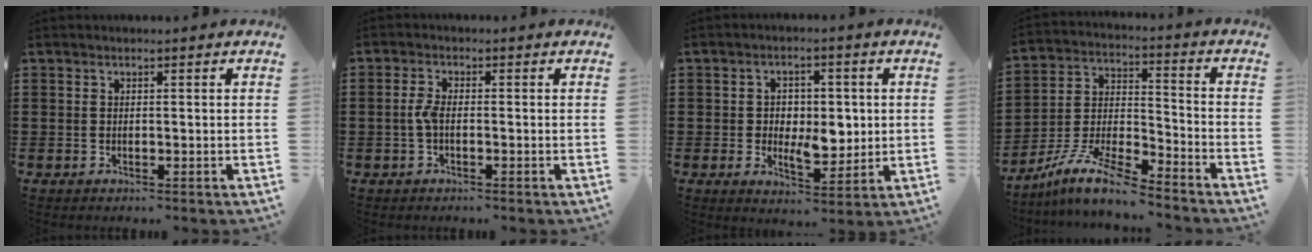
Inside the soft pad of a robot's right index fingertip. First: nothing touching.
{"total": 2.7, "force": [-0.6, 1.0, 2.4], "torque": [-0.062, -0.002, -0.016]}
{"total": 6.2, "force": [-0.1, 3.9, 4.8], "torque": [-0.070, 0.002, -0.007]}
{"total": 9.5, "force": [-8.4, 1.1, 4.4], "torque": [-0.100, 0.006, -0.168]}